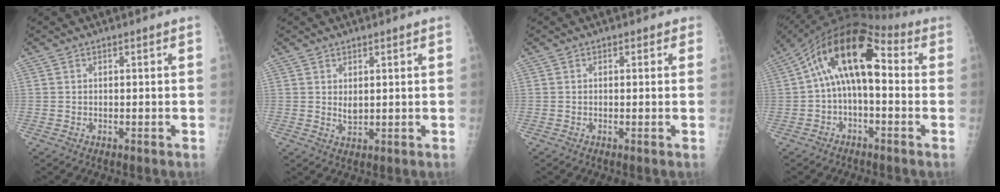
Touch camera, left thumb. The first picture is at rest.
{"total": 2.3, "force": [0.8, 1.3, 1.7], "torque": [-0.021, -0.010, 0.017]}
{"total": 1.0, "force": [0.5, 0.8, 0.4], "torque": [0.011, 0.001, -0.002]}
{"total": 14.4, "force": [1.4, 7.3, 12.4], "torque": [-0.194, 0.046, 0.012]}